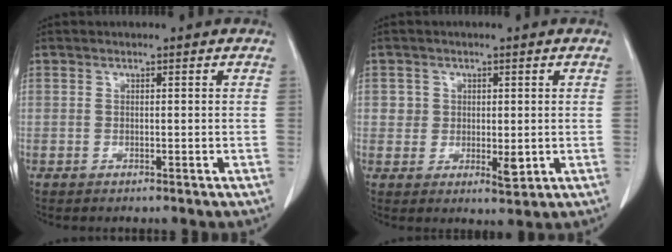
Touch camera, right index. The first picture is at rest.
{"total": 3.6, "force": [0.2, 2.8, 2.2], "torque": [-0.021, -0.004, 0.006]}